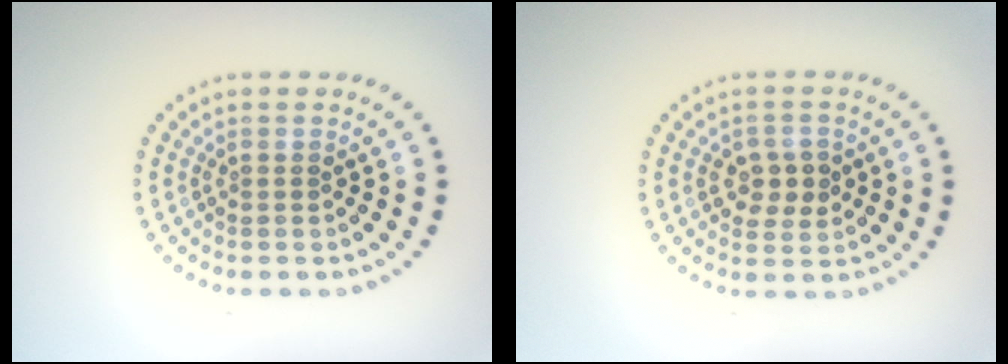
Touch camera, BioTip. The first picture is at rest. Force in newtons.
{"total": 2.8, "press": 2.8, "slide": 0.3}